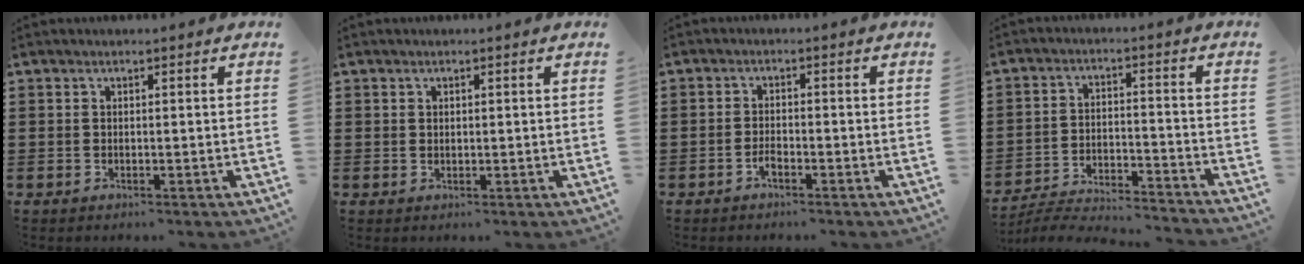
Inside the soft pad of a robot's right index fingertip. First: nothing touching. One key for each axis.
{"total": 0.7, "fx": 0.4, "fy": 0.6, "fz": 0.2, "tx": -0.006, "ty": 0.003, "tz": 0.008}
{"total": 1.8, "fx": -1.2, "fy": 0.5, "fz": 1.2, "tx": -0.026, "ty": -0.002, "tz": -0.023}
{"total": 5.1, "fx": -5.0, "fy": 0.1, "fz": 0.9, "tx": -0.031, "ty": -0.002, "tz": -0.106}